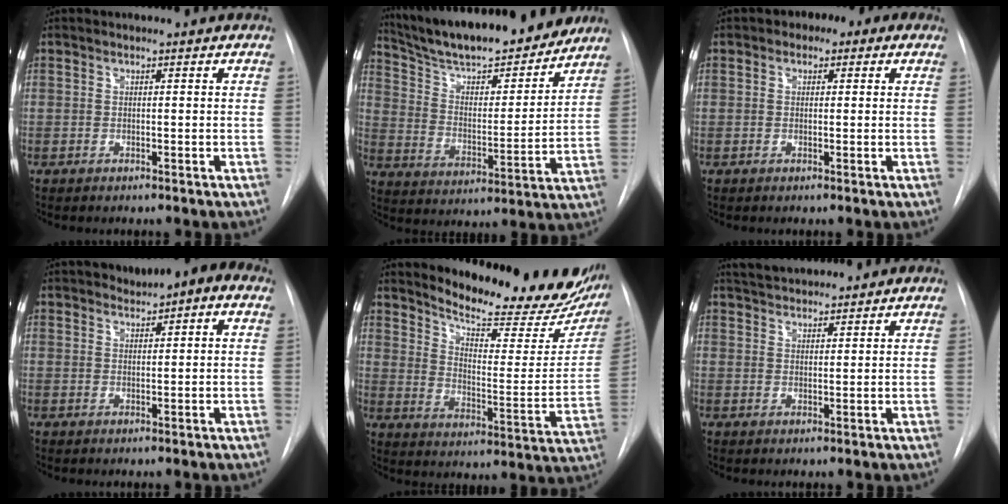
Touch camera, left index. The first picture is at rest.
{"total": 21.8, "force": [19.2, 3.7, 9.6], "torque": [-0.161, -0.008, 0.294]}
{"total": 3.9, "force": [1.4, 2.6, 2.5], "torque": [-0.035, 0.024, 0.014]}
{"total": 6.2, "force": [3.7, 2.2, 4.4], "torque": [-0.068, 0.028, 0.051]}
{"total": 22.8, "force": [20.4, 5.2, 8.7], "torque": [-0.121, -0.080, 0.257]}
{"total": 7.3, "force": [6.9, 1.1, 2.4], "torque": [-0.047, 0.027, 0.114]}